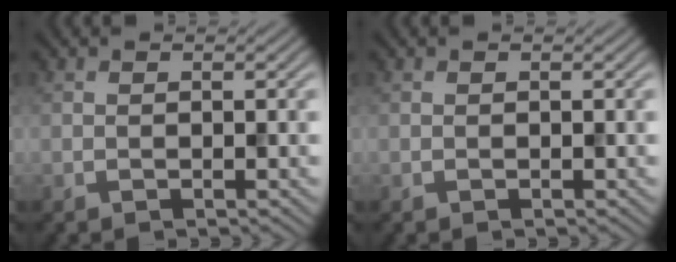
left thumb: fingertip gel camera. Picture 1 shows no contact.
{"total": 0.0}